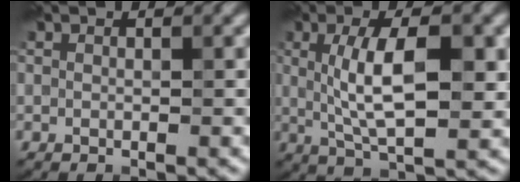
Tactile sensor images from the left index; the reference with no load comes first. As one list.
[{"total": 6.7, "force": [1.0, 2.1, 6.3], "torque": [-0.112, 0.002, 0.014]}]